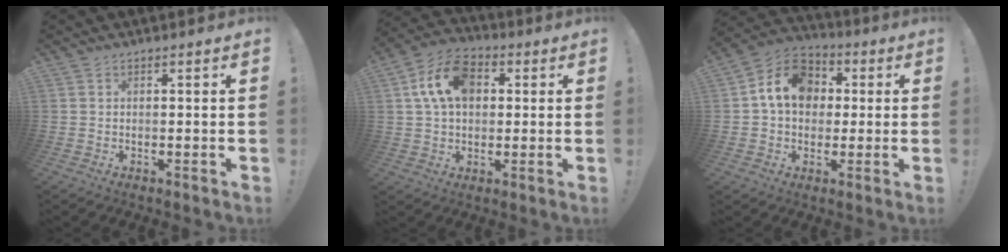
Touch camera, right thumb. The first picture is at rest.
{"total": 13.7, "force": [3.7, 9.6, 9.0], "torque": [-0.155, 0.009, 0.073]}
{"total": 14.0, "force": [2.8, 11.2, 7.9], "torque": [-0.111, 0.010, 0.061]}